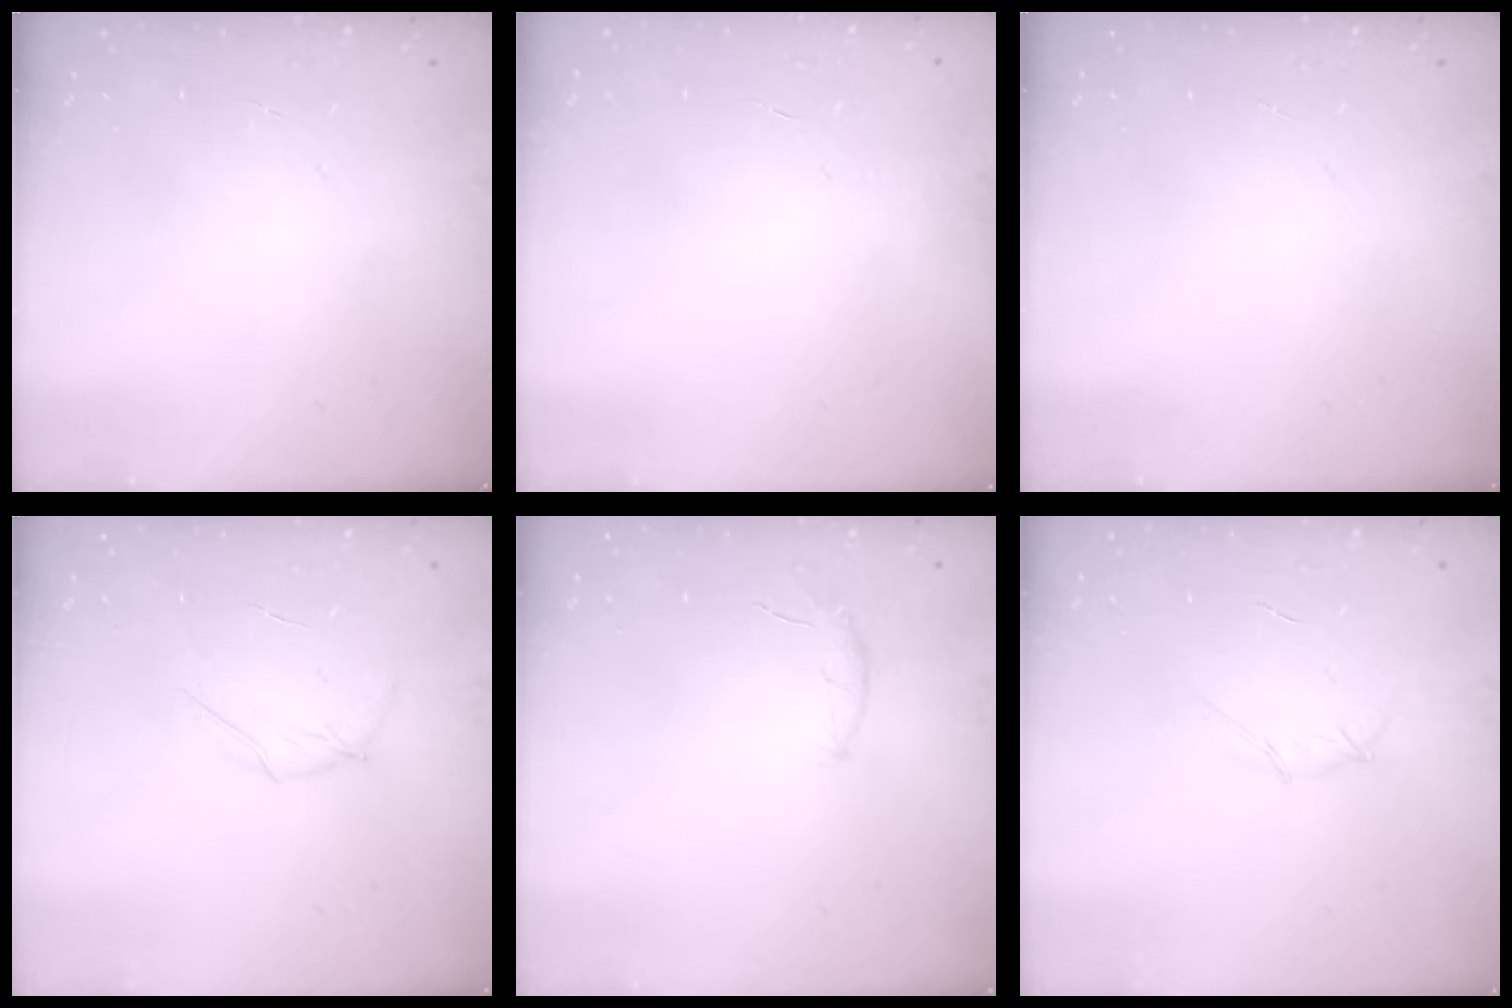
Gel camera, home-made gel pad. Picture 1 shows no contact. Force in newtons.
{"total": 0.0}
{"total": 0.0}
{"total": 4.7, "press": 4.6, "slide": 1.2}
{"total": 6.9, "press": 6.8, "slide": 1.2}
{"total": 3.5, "press": 3.4, "slide": 0.9}